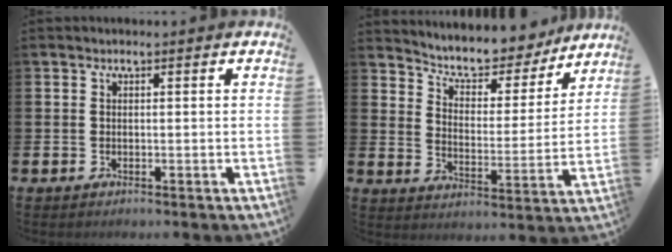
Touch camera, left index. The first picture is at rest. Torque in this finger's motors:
{"motor_torque": [1.07, -1.07, 0.27, 0.07]}